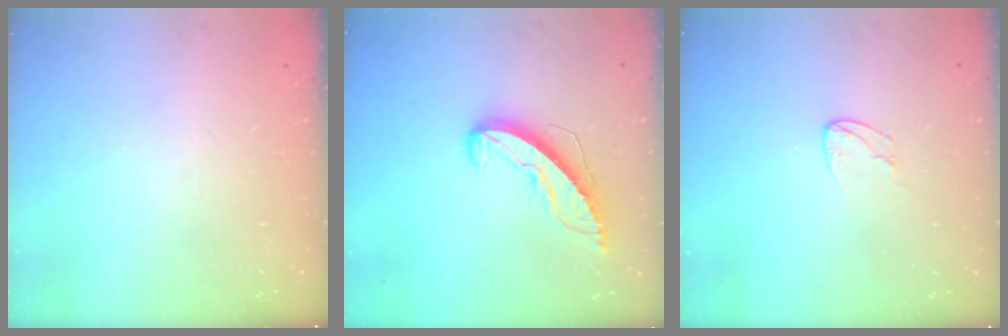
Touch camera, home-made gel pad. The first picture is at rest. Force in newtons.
{"total": 9.1, "press": 9.1, "slide": 0.3}
{"total": 5.0, "press": 4.9, "slide": 0.4}